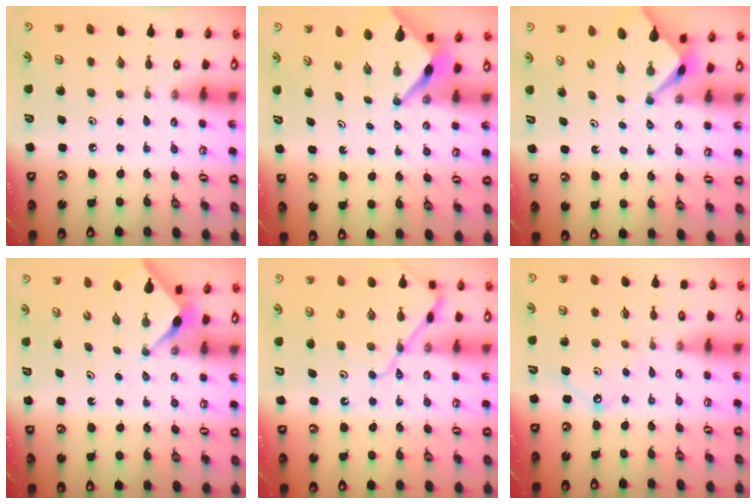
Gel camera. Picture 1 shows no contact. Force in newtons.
{"total": 5.0, "press": 5.0, "slide": 0.6}
{"total": 2.4, "press": 2.4, "slide": 0.2}
{"total": 2.9, "press": 2.9, "slide": 0.2}
{"total": 12.4, "press": 12.3, "slide": 1.2}
{"total": 5.9, "press": 5.9, "slide": 0.7}